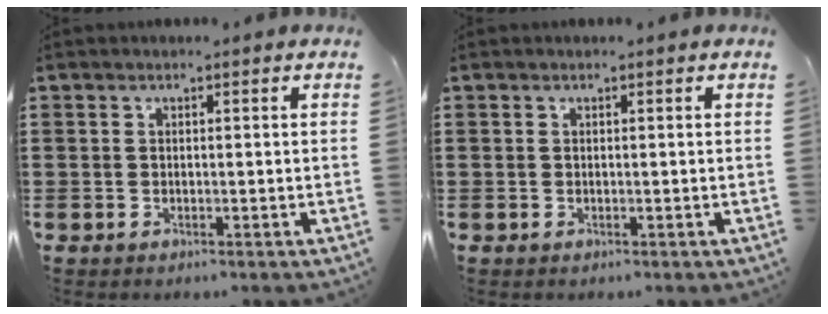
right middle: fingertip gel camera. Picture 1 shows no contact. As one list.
[{"total": 0.0}]